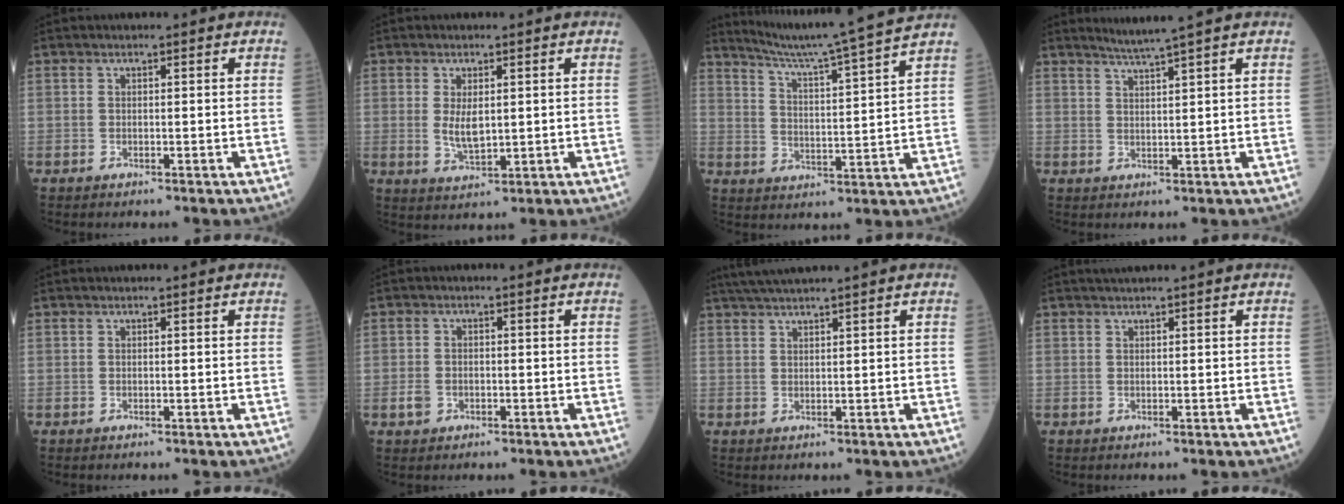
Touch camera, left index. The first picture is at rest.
{"total": 3.8, "force": [0.5, 1.5, 3.4], "torque": [-0.069, -0.011, 0.015]}
{"total": 15.3, "force": [13.5, -3.1, 6.4], "torque": [-0.108, -0.035, 0.194]}
{"total": 3.7, "force": [3.0, -1.6, 1.4], "torque": [-0.025, -0.009, 0.062]}
{"total": 0.0}
{"total": 2.1, "force": [-0.9, 1.7, 0.8], "torque": [-0.021, 0.003, -0.013]}
{"total": 5.0, "force": [4.1, -1.2, 2.5], "torque": [-0.045, 0.020, 0.078]}
{"total": 1.4, "force": [1.2, -0.5, 0.6], "torque": [-0.007, 0.007, 0.028]}